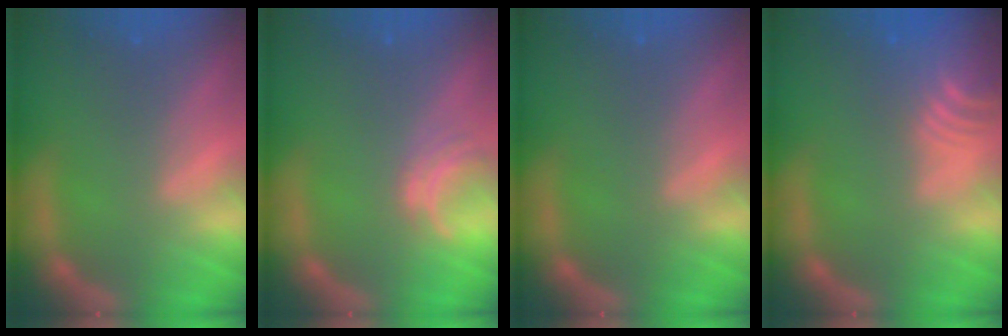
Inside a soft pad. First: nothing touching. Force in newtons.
{"total": 2.0}
{"total": 0.0}
{"total": 8.0}